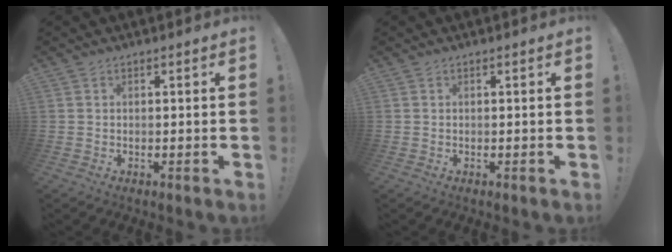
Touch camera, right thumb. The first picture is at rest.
{"total": 0.0}